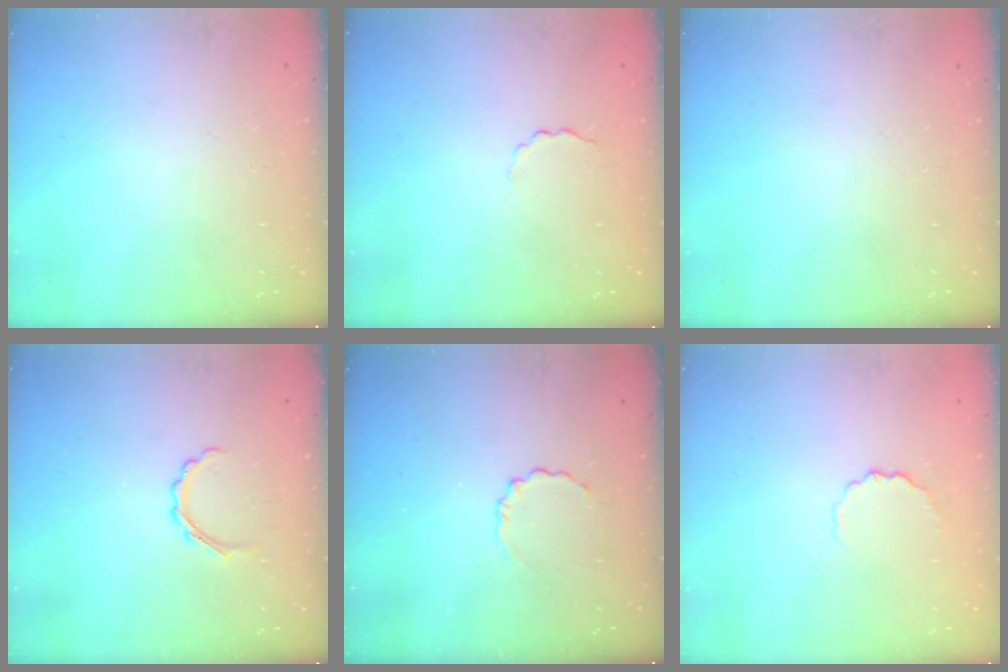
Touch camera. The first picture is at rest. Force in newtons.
{"total": 2.0, "press": 1.9, "slide": 0.5}
{"total": 0.0}
{"total": 4.1, "press": 3.9, "slide": 1.2}
{"total": 3.6, "press": 3.4, "slide": 1.2}
{"total": 4.2, "press": 3.9, "slide": 1.4}